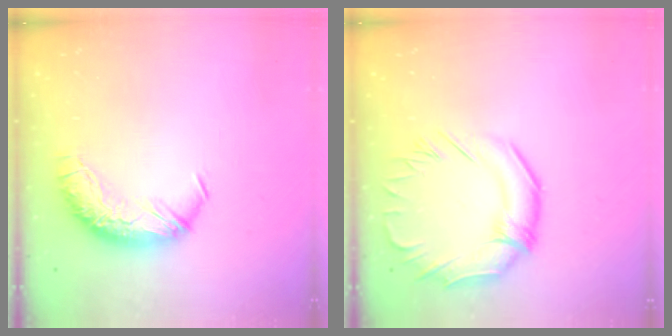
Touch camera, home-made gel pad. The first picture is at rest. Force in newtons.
{"total": 3.9, "press": 3.6, "slide": 1.7}